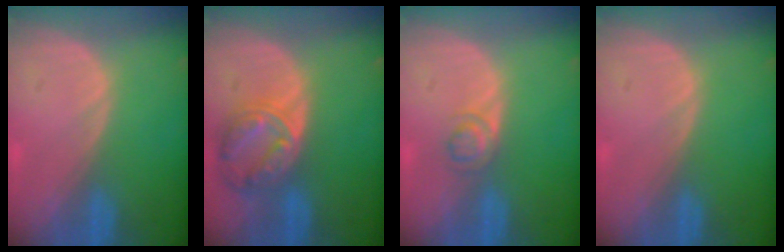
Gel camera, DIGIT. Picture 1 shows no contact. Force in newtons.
{"total": 8.3, "press": 7.2, "slide": 4.2}
{"total": 2.7, "press": 2.7, "slide": 0.2}
{"total": 0.0}